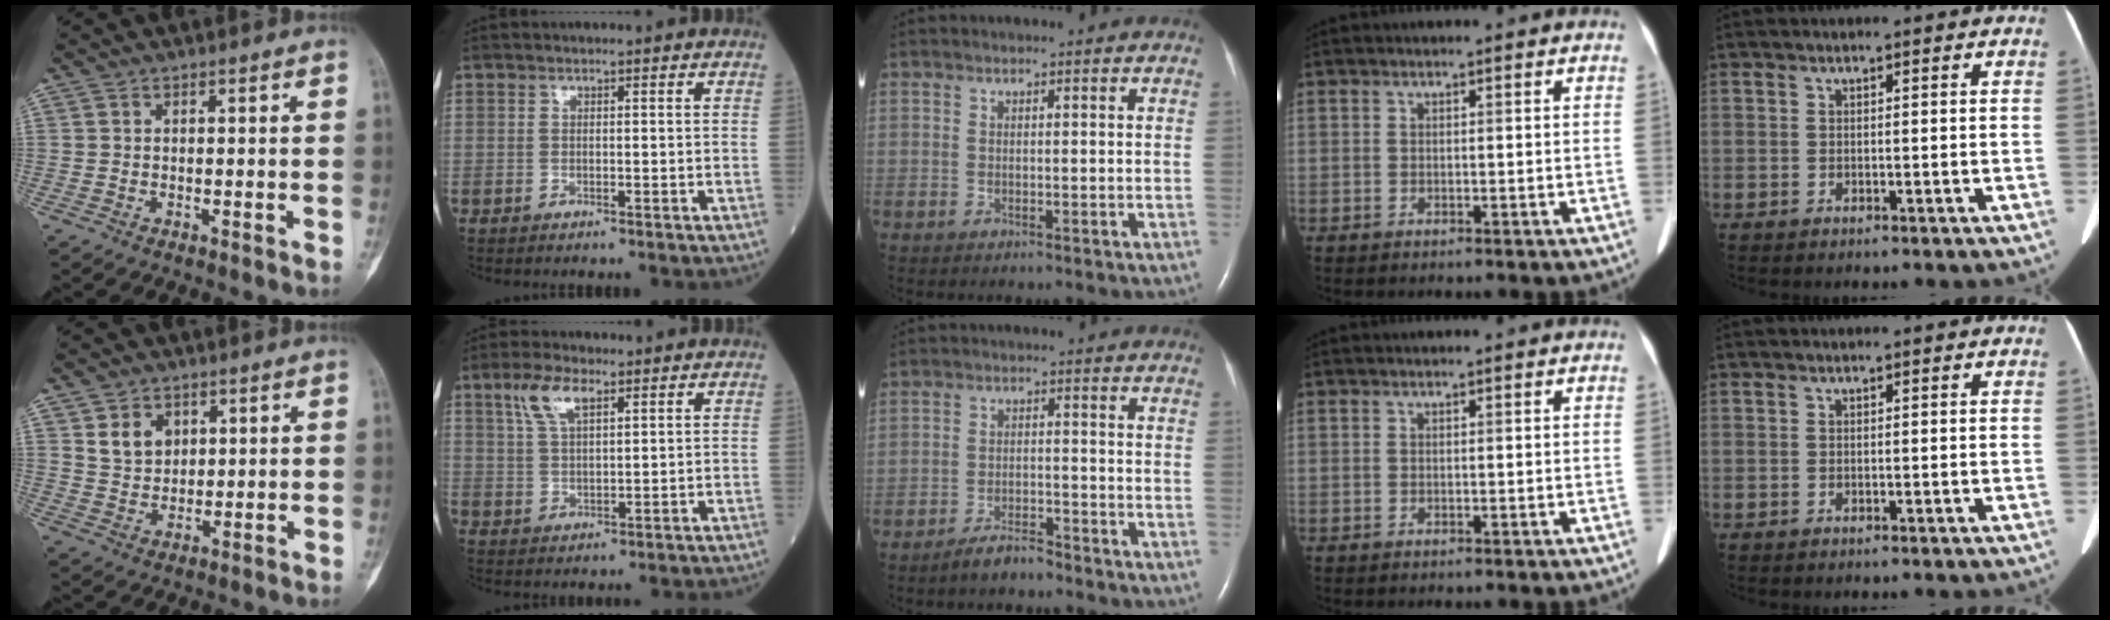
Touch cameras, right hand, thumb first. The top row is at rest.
{"thumb": {"total": 5.6, "force": [2.4, 4.3, 2.7], "torque": [-0.025, -0.017, 0.049]}, "index": {"total": 6.0, "force": [3.4, 2.0, 4.6], "torque": [-0.102, 0.011, 0.070]}, "middle": {"total": 3.6, "force": [-3.2, 0.7, 1.3], "torque": [-0.031, -0.004, -0.058]}}